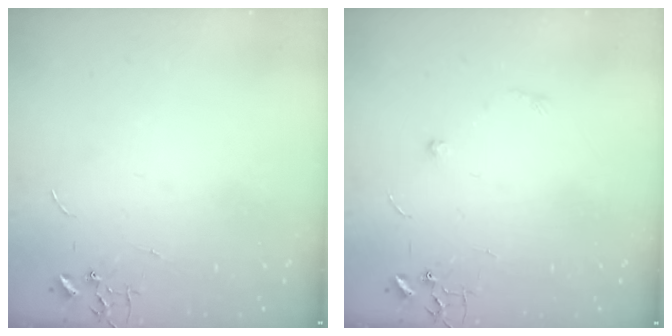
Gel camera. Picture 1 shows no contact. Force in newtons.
{"total": 4.1, "press": 3.9, "slide": 1.2}